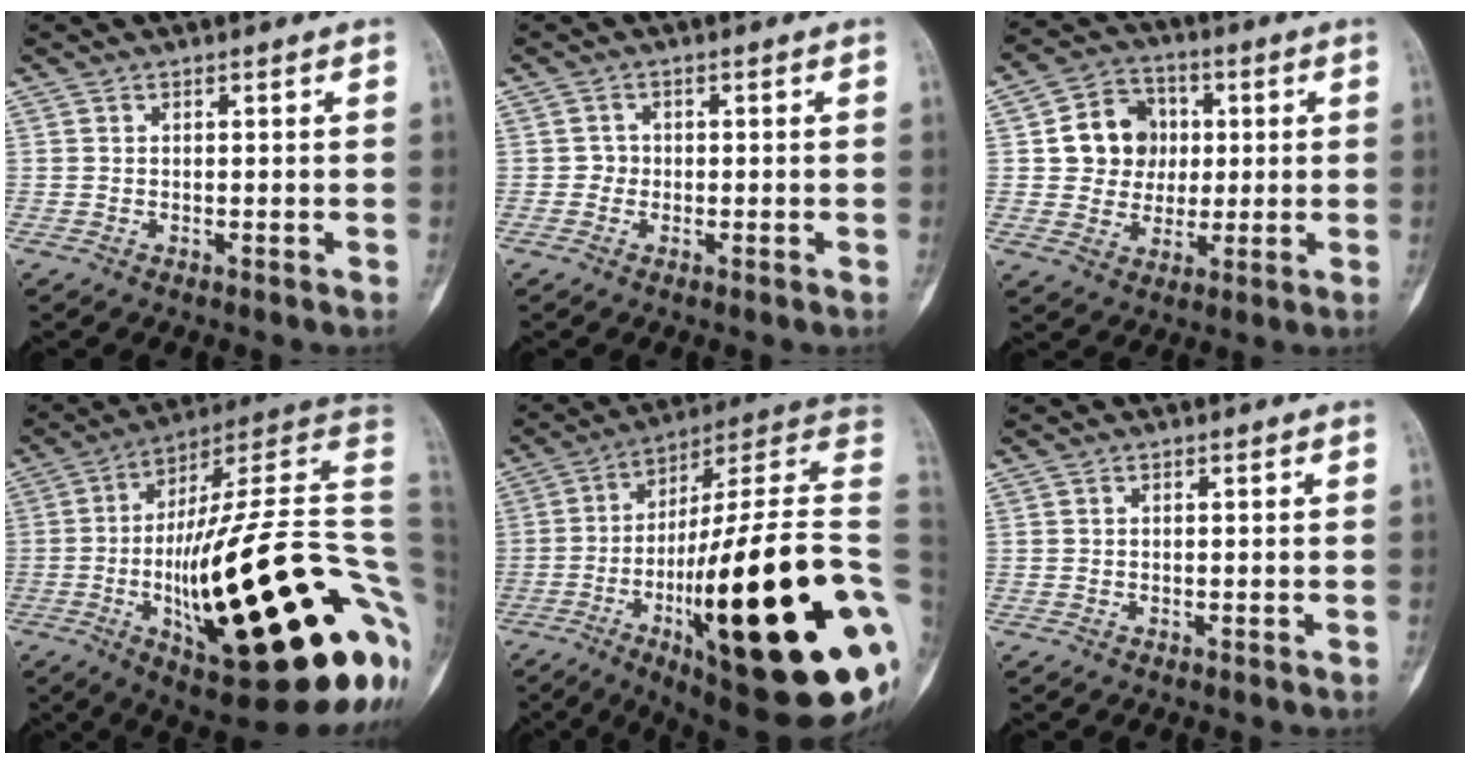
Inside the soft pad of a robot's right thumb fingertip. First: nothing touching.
{"total": 1.2, "force": [-0.4, 1.1, 0.2], "torque": [0.010, 0.006, -0.013]}
{"total": 10.9, "force": [1.7, 9.8, 4.7], "torque": [-0.029, 0.005, 0.027]}
{"total": 39.3, "force": [-6.7, 10.5, 37.2], "torque": [-0.471, 0.040, -0.099]}
{"total": 36.6, "force": [-7.5, 7.7, 35.0], "torque": [-0.474, 0.029, -0.121]}
{"total": 0.0}